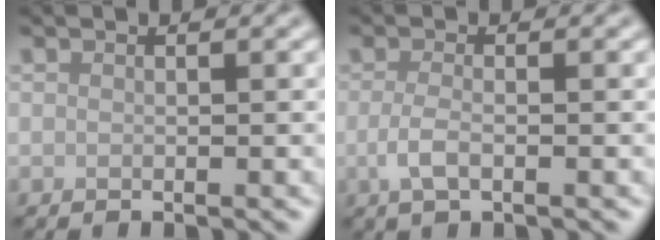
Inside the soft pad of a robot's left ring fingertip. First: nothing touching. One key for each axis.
{"total": 2.2, "fx": -0.6, "fy": 0.8, "fz": 1.9, "tx": -0.043, "ty": -0.005, "tz": -0.015}